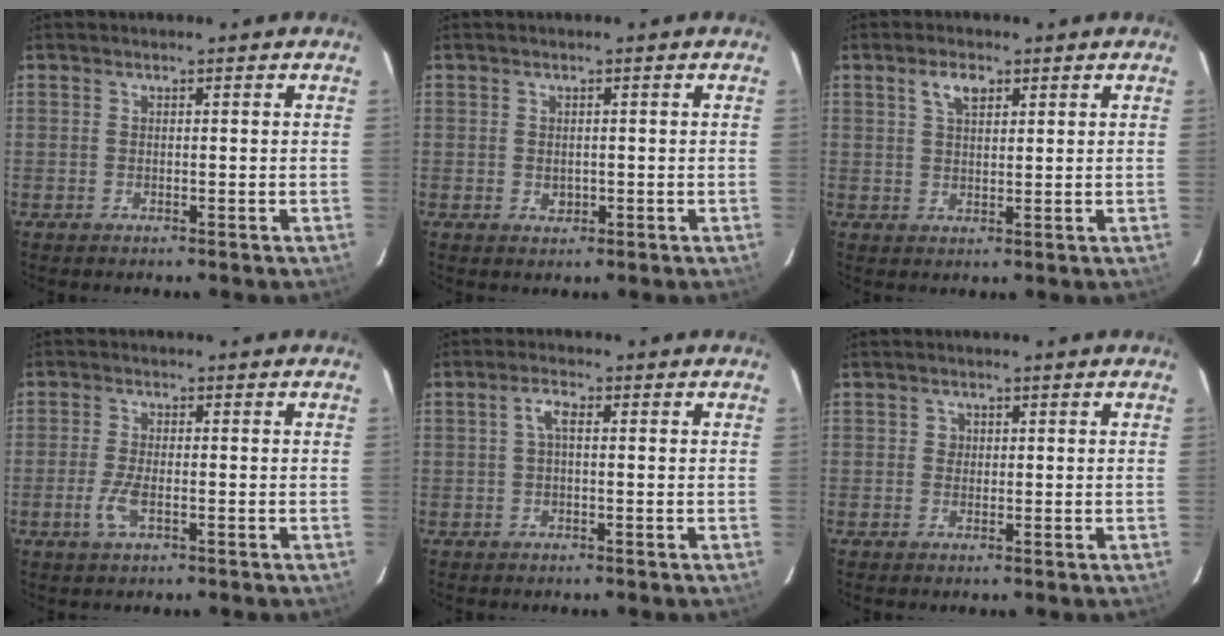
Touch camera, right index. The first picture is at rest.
{"total": 1.6, "force": [-0.2, 1.4, 0.7], "torque": [-0.007, 0.000, 0.000]}
{"total": 3.9, "force": [2.0, 1.9, 2.6], "torque": [-0.047, 0.009, 0.037]}
{"total": 4.1, "force": [-1.6, 1.4, 3.5], "torque": [-0.079, -0.004, -0.033]}
{"total": 2.4, "force": [0.2, 0.8, 2.2], "torque": [-0.047, 0.010, 0.003]}
{"total": 1.3, "force": [0.1, 1.3, 0.0], "torque": [0.008, 0.006, 0.001]}